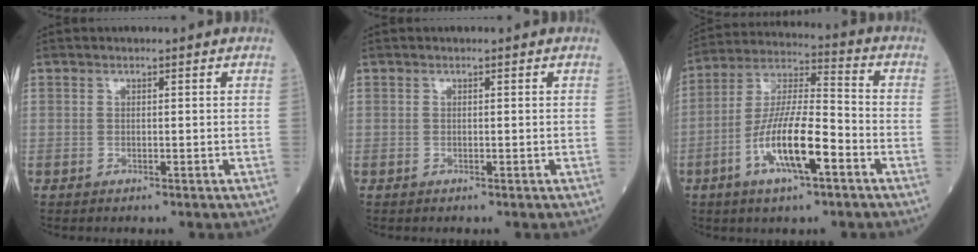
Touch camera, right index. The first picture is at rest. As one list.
[{"total": 0.0}, {"total": 13.0, "force": [-5.1, 2.6, 11.6], "torque": [-0.226, 0.000, -0.091]}]